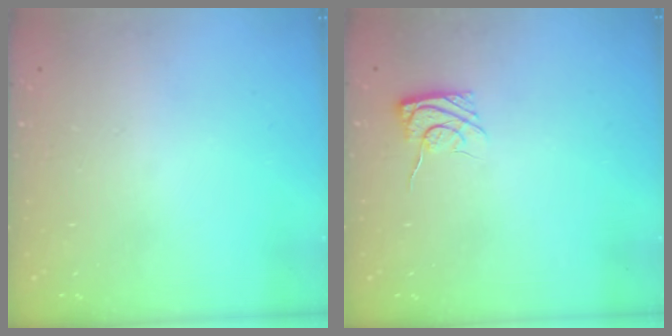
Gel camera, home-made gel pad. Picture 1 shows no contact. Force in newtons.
{"total": 6.1, "press": 5.9, "slide": 1.6}